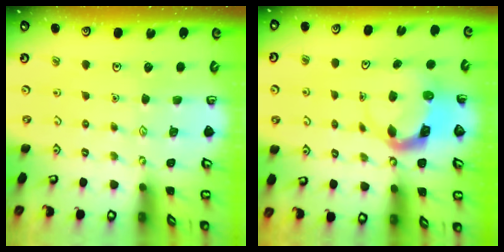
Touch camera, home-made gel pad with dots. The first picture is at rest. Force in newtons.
{"total": 4.0, "press": 4.0, "slide": 0.3}